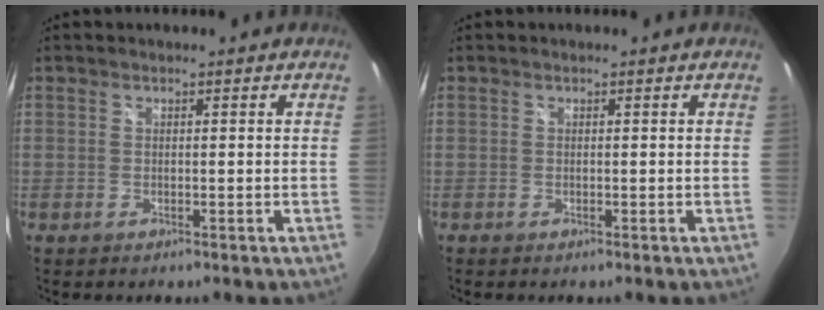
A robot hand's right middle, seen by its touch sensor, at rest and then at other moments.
{"total": 0.0}